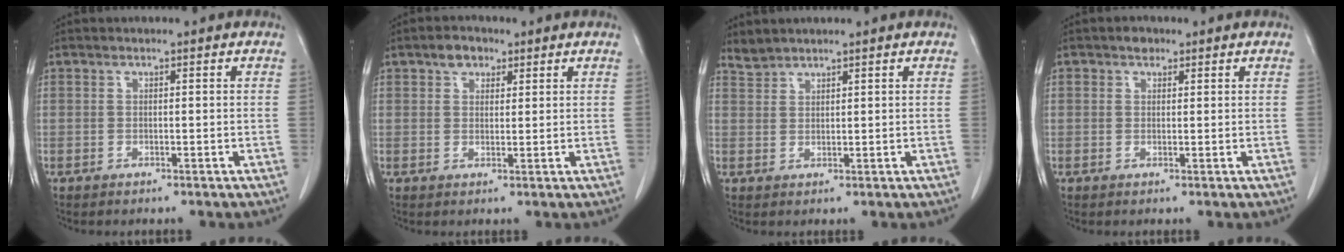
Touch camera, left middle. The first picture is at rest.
{"total": 3.1, "force": [1.8, 2.1, 1.4], "torque": [-0.024, 0.010, 0.031]}
{"total": 1.9, "force": [1.9, 0.1, -0.2], "torque": [-0.001, 0.006, 0.043]}
{"total": 1.5, "force": [0.9, 1.1, 0.5], "torque": [-0.009, 0.005, 0.013]}